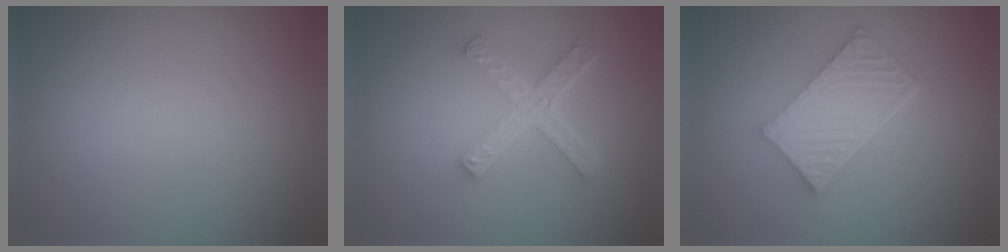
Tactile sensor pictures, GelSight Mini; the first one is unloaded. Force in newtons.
{"total": 4.5, "press": 3.3, "slide": 3.1}
{"total": 6.1, "press": 4.4, "slide": 4.2}